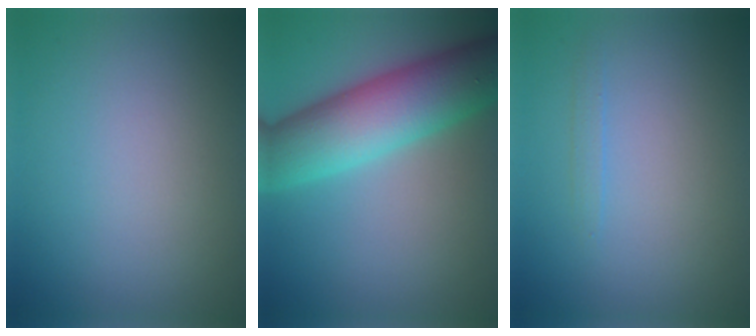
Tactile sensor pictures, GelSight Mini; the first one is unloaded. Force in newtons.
{"total": 9.4, "press": 9.4, "slide": 0.7}
{"total": 0.7, "press": 0.7, "slide": 0.1}